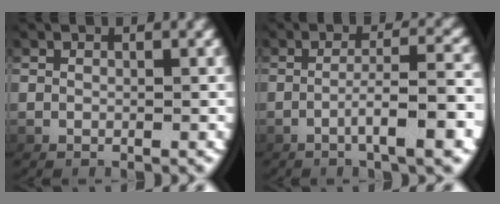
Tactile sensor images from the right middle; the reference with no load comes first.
{"total": 4.9, "force": [-1.9, 0.6, 4.5], "torque": [-0.068, 0.007, -0.030]}